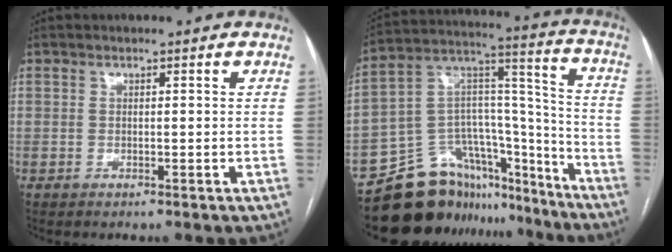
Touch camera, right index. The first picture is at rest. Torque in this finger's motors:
{"motor_torque": [-0.62, -0.57, -0.90, -0.21]}